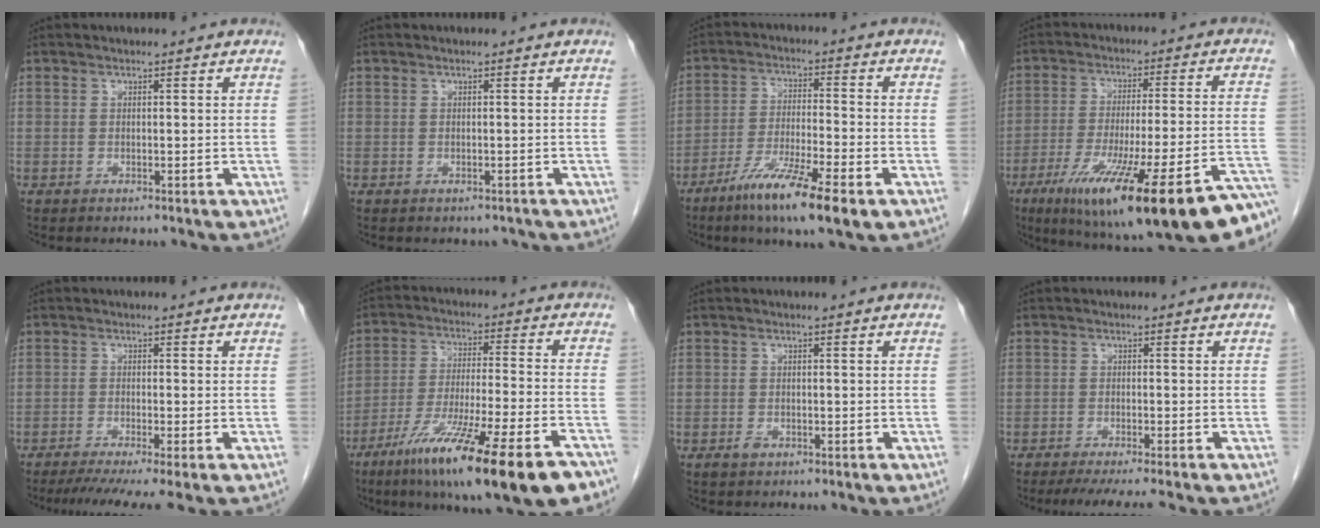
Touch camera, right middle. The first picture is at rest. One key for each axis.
{"total": 1.1, "fx": -0.8, "fy": 0.7, "fz": 0.1, "tx": -0.001, "ty": 0.001, "tz": -0.009}
{"total": 11.5, "fx": -6.7, "fy": 0.8, "fz": 9.3, "tx": -0.173, "ty": -0.027, "tz": -0.116}
{"total": 26.1, "fx": -16.6, "fy": 2.9, "fz": 19.9, "tx": -0.243, "ty": -0.015, "tz": -0.249}
{"total": 7.5, "fx": -5.9, "fy": -0.5, "fz": 4.7, "tx": -0.061, "ty": -0.019, "tz": -0.092}
{"total": 21.1, "fx": -13.1, "fy": 1.5, "fz": 16.5, "tx": -0.228, "ty": -0.052, "tz": -0.215}
{"total": 1.0, "fx": -0.6, "fy": 0.6, "fz": 0.6, "tx": -0.012, "ty": 0.001, "tz": -0.008}
{"total": 6.7, "fx": -5.7, "fy": -0.5, "fz": 3.5, "tx": -0.037, "ty": -0.016, "tz": -0.087}